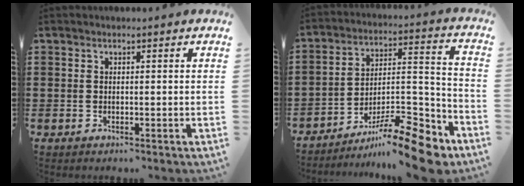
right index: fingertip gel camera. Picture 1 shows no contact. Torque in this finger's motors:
{"motor_torque": [1.31, -0.83, 0.03, -0.02]}